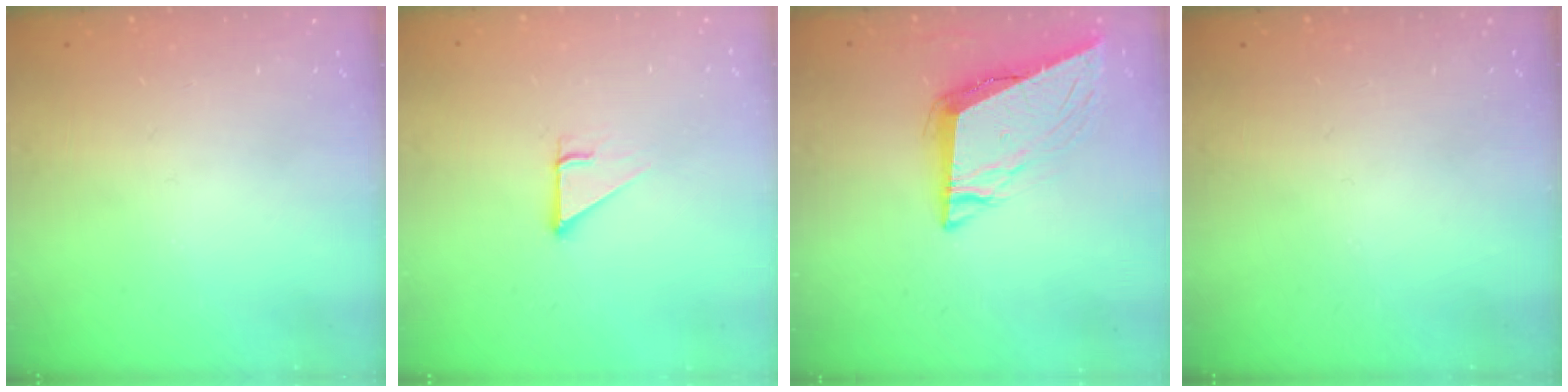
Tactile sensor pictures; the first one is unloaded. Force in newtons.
{"total": 3.0, "press": 3.0, "slide": 0.1}
{"total": 9.8, "press": 9.3, "slide": 3.1}
{"total": 0.0}